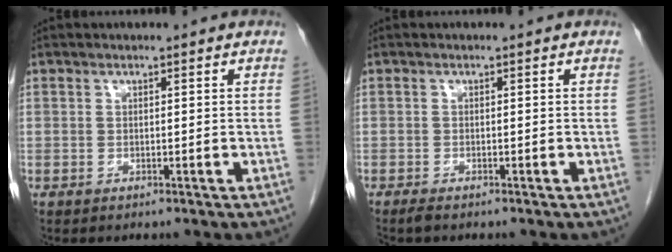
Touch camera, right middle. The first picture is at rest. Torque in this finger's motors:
{"motor_torque": [0.01, 0.03, 0.01, 0.00]}